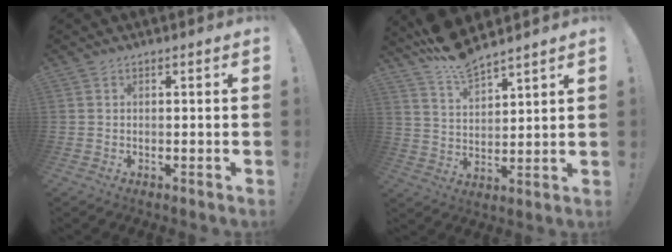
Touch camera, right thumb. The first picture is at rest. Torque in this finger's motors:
{"motor_torque": [-0.20, 1.64, 0.04, 0.17, 0.03]}